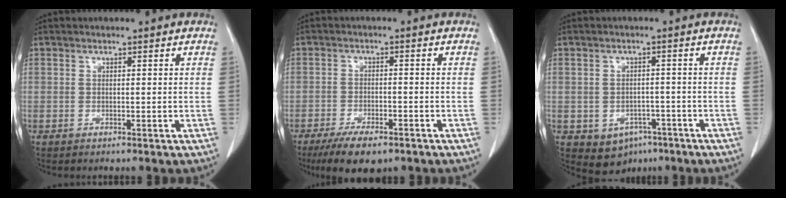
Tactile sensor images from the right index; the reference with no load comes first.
{"total": 7.7, "force": [-5.5, 2.4, 4.8], "torque": [-0.079, -0.012, -0.089]}
{"total": 5.8, "force": [-3.0, 4.4, 2.2], "torque": [-0.033, 0.003, -0.030]}